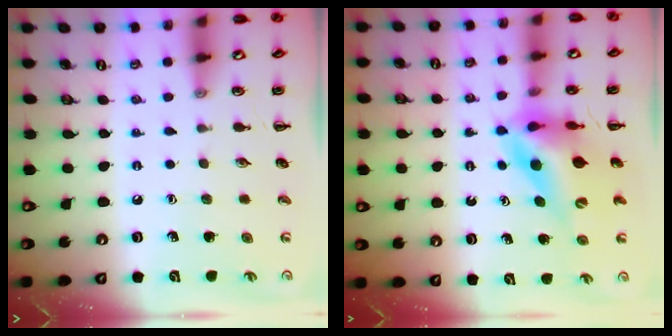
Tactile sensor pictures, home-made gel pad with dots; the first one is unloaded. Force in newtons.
{"total": 11.1, "press": 10.5, "slide": 3.6}